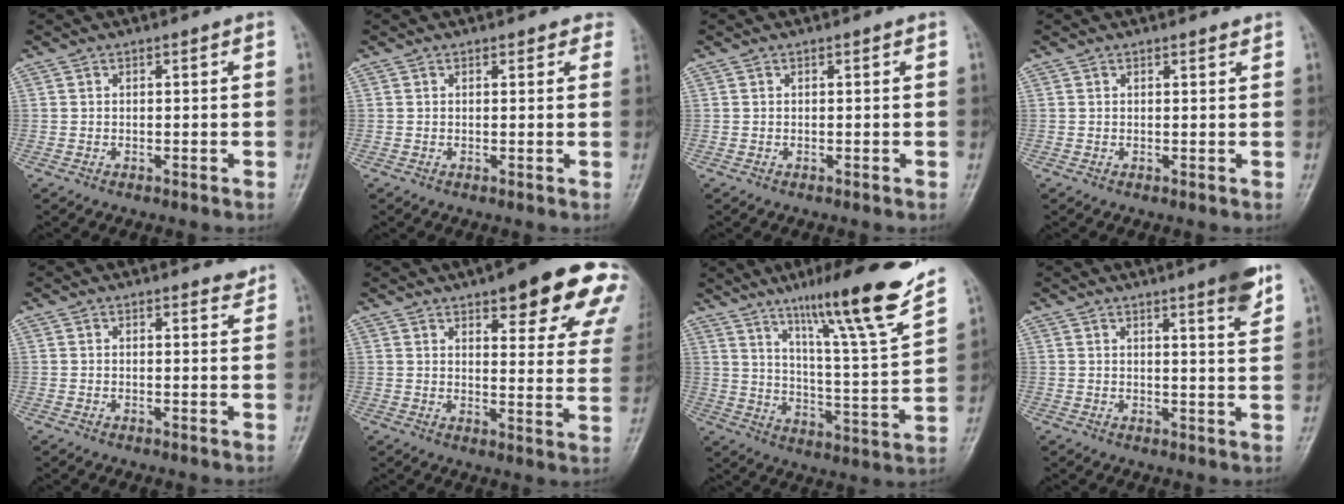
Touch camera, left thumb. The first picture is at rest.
{"total": 2.4, "force": [1.9, 1.3, 0.7], "torque": [0.020, -0.005, 0.008]}
{"total": 0.0}
{"total": 0.8, "force": [0.8, 0.2, 0.2], "torque": [-0.004, -0.005, 0.010]}
{"total": 1.7, "force": [1.6, 0.5, 0.3], "torque": [0.003, -0.014, 0.016]}
{"total": 20.4, "force": [12.6, 6.1, 14.9], "torque": [-0.149, -0.040, 0.147]}
{"total": 19.6, "force": [14.0, 0.9, 13.6], "torque": [-0.185, -0.077, 0.219]}
{"total": 6.4, "force": [4.1, 0.6, 4.8], "torque": [-0.058, -0.024, 0.053]}